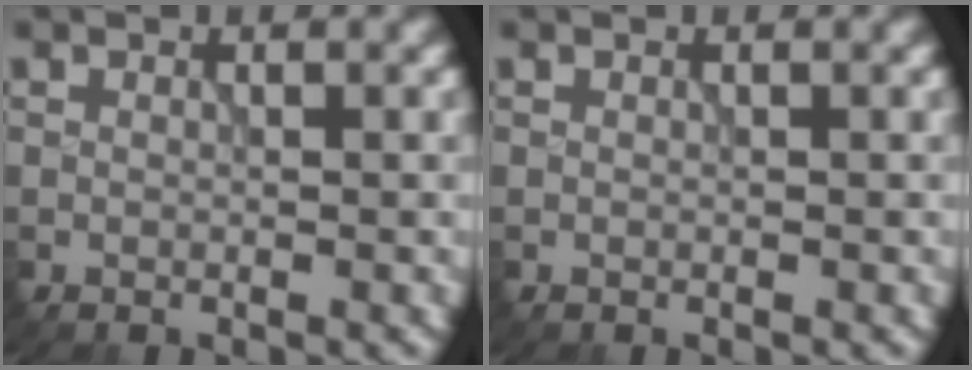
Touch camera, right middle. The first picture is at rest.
{"total": 0.0}